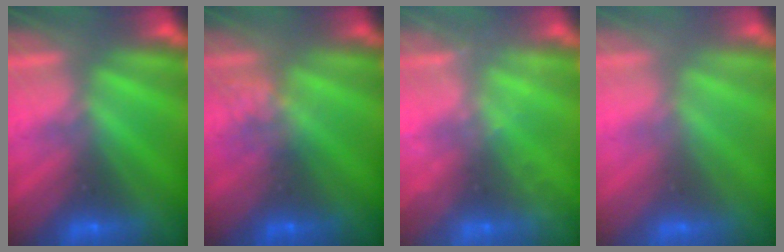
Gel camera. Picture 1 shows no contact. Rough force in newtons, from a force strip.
{"total": 2.0}
{"total": 2.3}
{"total": 2.6}